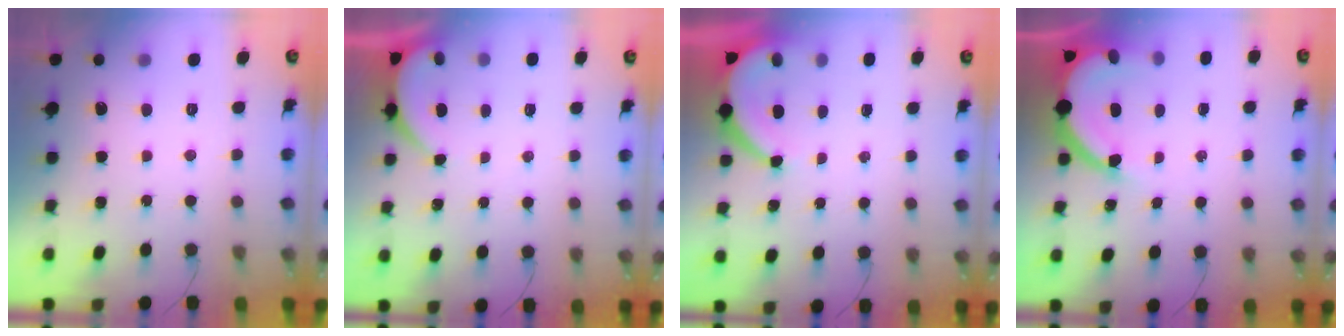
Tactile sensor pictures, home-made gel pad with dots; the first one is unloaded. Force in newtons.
{"total": 3.0, "press": 3.0, "slide": 0.3}
{"total": 7.4, "press": 7.3, "slide": 1.0}
{"total": 12.6, "press": 12.5, "slide": 1.5}